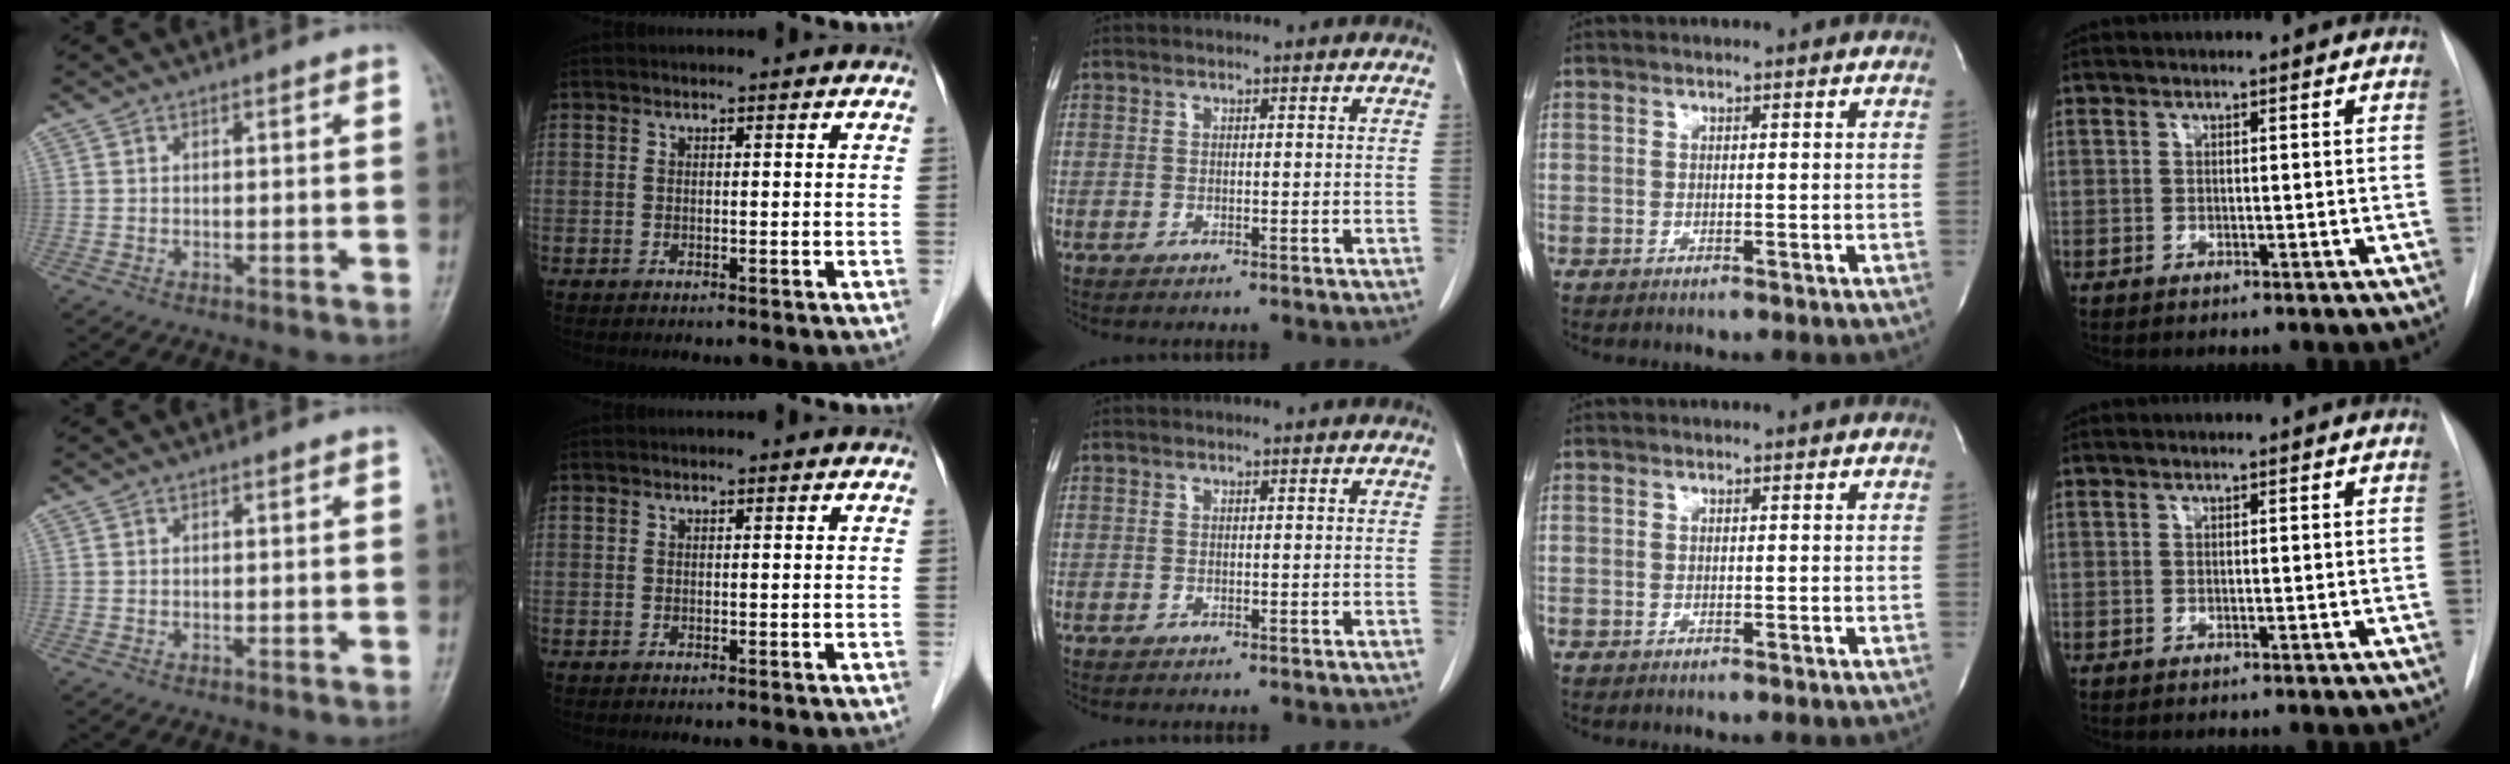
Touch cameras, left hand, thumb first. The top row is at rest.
{}